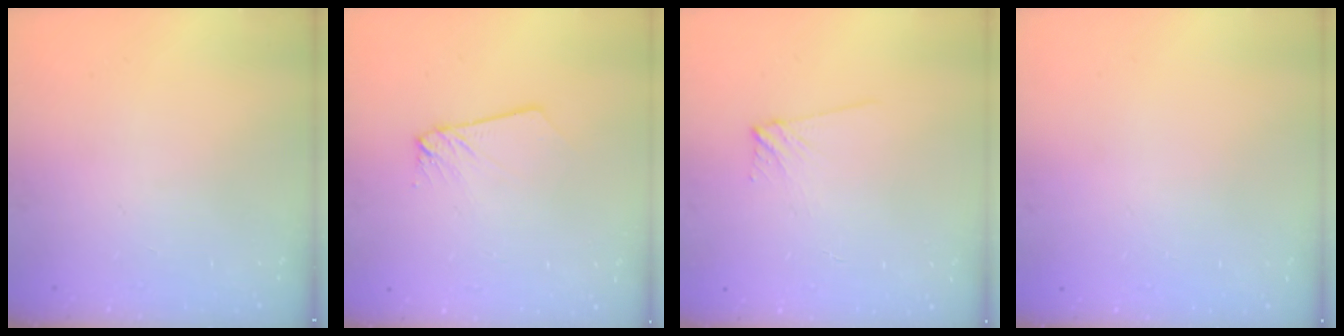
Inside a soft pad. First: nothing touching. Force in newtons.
{"total": 2.6, "press": 2.6, "slide": 0.2}
{"total": 4.1, "press": 4.1, "slide": 0.6}
{"total": 0.0}